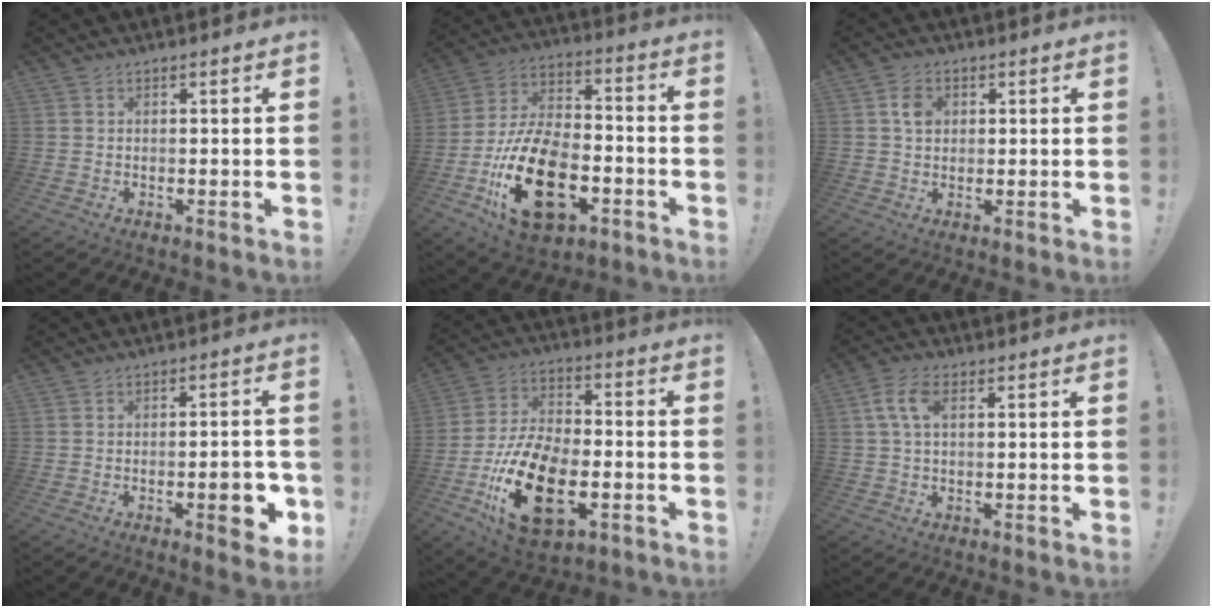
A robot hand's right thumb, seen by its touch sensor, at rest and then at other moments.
{"total": 24.5, "force": [-9.3, 14.3, 17.5], "torque": [-0.340, 0.058, -0.143]}
{"total": 4.5, "force": [1.1, 3.6, 2.6], "torque": [-0.027, -0.001, 0.016]}
{"total": 7.5, "force": [-2.8, 2.0, 6.7], "torque": [-0.081, 0.005, -0.042]}
{"total": 22.3, "force": [-8.0, 12.7, 16.5], "torque": [-0.322, 0.047, -0.123]}
{"total": 6.4, "force": [1.7, 3.6, 5.1], "torque": [-0.104, 0.007, 0.032]}